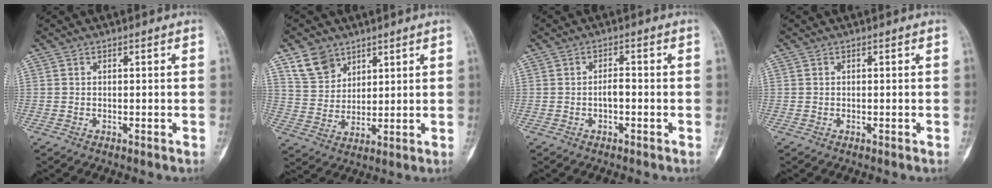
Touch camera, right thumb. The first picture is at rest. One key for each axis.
{"total": 7.8, "fx": 5.1, "fy": 5.4, "fz": 2.4, "tx": -0.022, "ty": -0.025, "tz": 0.107}
{"total": 2.2, "fx": -0.6, "fy": 1.0, "fz": 1.8, "tx": -0.025, "ty": 0.010, "tz": -0.013}
{"total": 0.0}